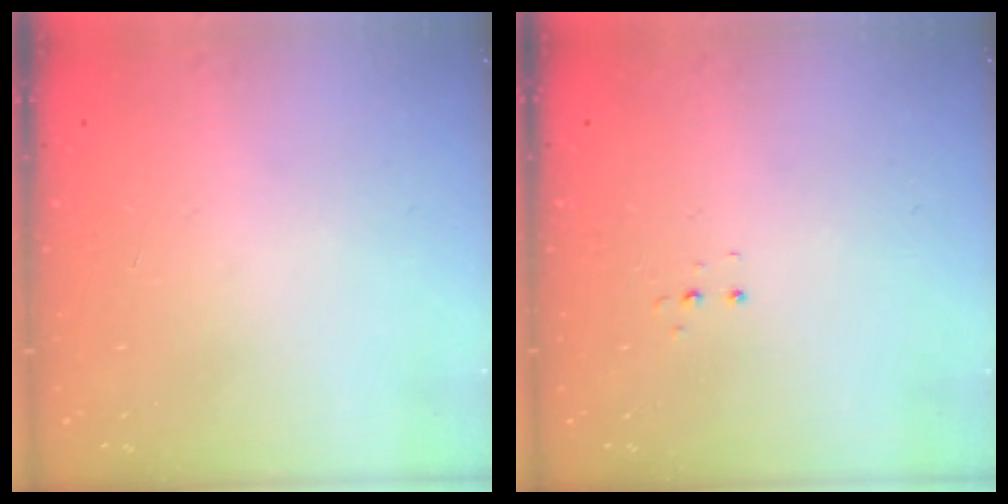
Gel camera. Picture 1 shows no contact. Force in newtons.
{"total": 3.3, "press": 3.2, "slide": 0.6}